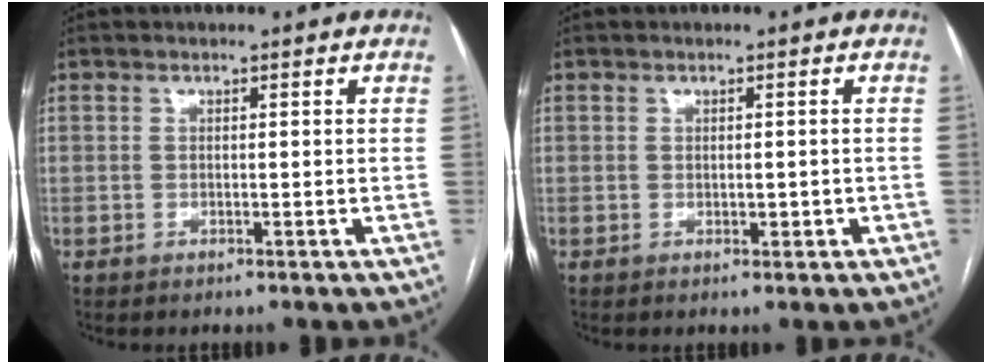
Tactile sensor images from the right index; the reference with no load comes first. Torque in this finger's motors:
{"motor_torque": [0.16, 0.23, 0.09, 0.01]}